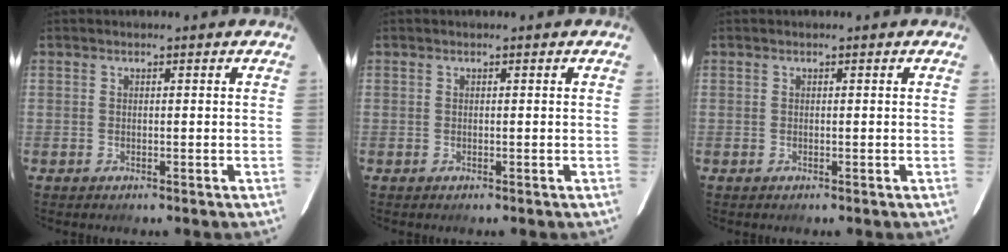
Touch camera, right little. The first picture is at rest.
{"total": 0.0}
{"total": 0.0}